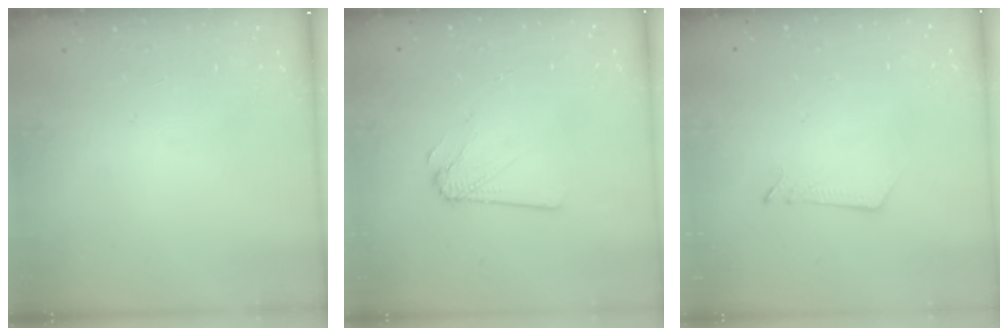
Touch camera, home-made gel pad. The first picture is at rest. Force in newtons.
{"total": 2.2, "press": 2.2, "slide": 0.1}
{"total": 2.6, "press": 2.6, "slide": 0.3}